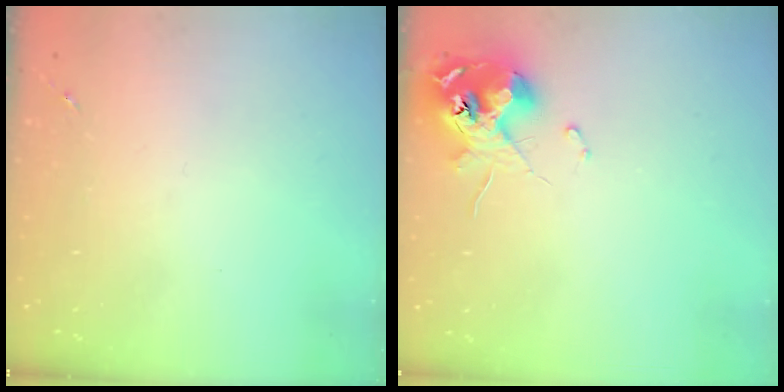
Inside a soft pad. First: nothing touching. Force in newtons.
{"total": 11.8, "press": 11.7, "slide": 1.1}